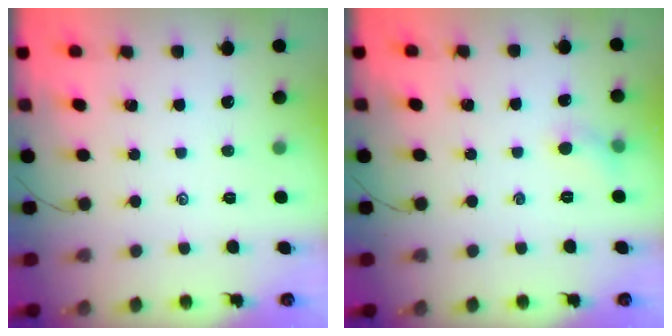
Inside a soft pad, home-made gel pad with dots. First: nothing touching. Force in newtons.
{"total": 4.1, "press": 3.8, "slide": 1.5}